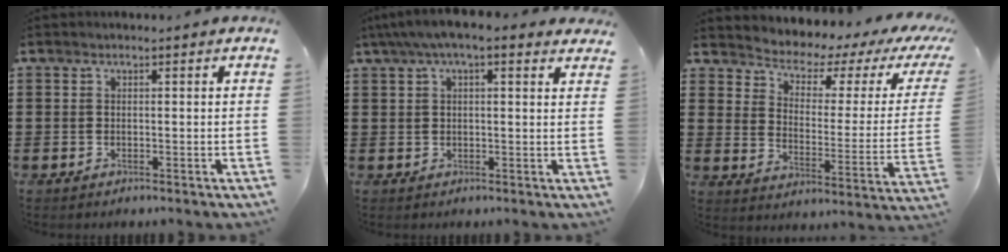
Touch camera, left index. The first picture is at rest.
{"total": 4.8, "force": [3.2, 1.0, 3.4], "torque": [-0.073, 0.003, 0.056]}
{"total": 3.3, "force": [2.5, 1.8, 1.1], "torque": [-0.045, -0.026, 0.034]}